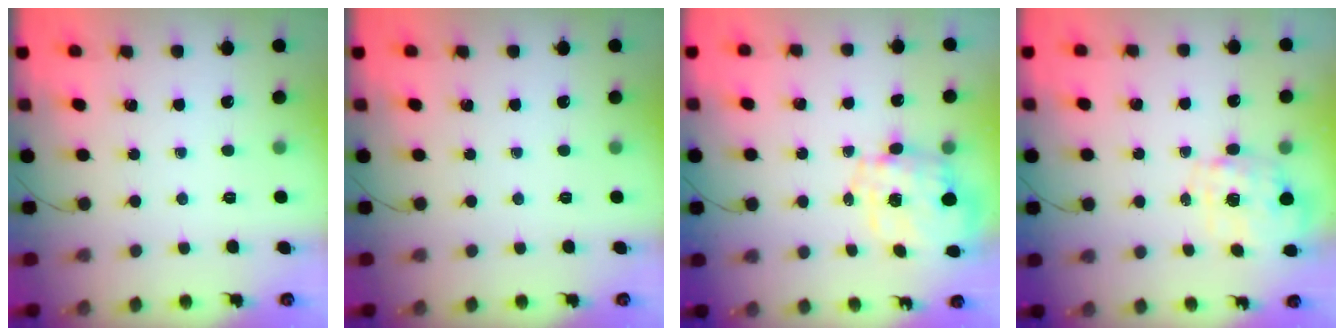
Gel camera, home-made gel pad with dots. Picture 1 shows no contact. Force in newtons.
{"total": 0.0}
{"total": 10.0, "press": 9.9, "slide": 1.3}
{"total": 2.8, "press": 2.7, "slide": 0.9}